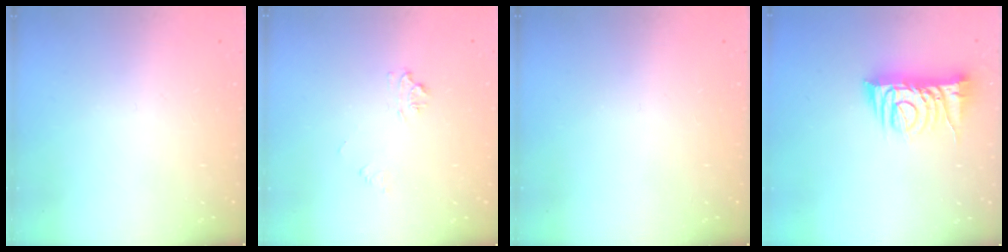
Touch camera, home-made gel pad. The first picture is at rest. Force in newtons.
{"total": 4.6, "press": 4.5, "slide": 0.6}
{"total": 0.0}
{"total": 9.9, "press": 9.9, "slide": 1.1}